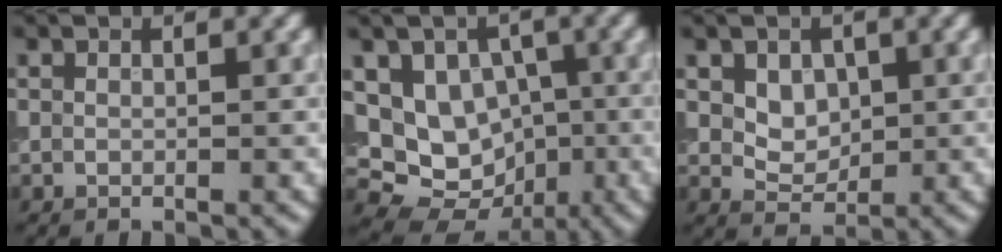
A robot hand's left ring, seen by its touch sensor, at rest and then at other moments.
{"total": 10.0, "force": [-0.9, 8.6, 5.0], "torque": [-0.066, 0.015, -0.034]}
{"total": 2.4, "force": [0.7, 1.8, 1.4], "torque": [-0.022, -0.005, 0.016]}